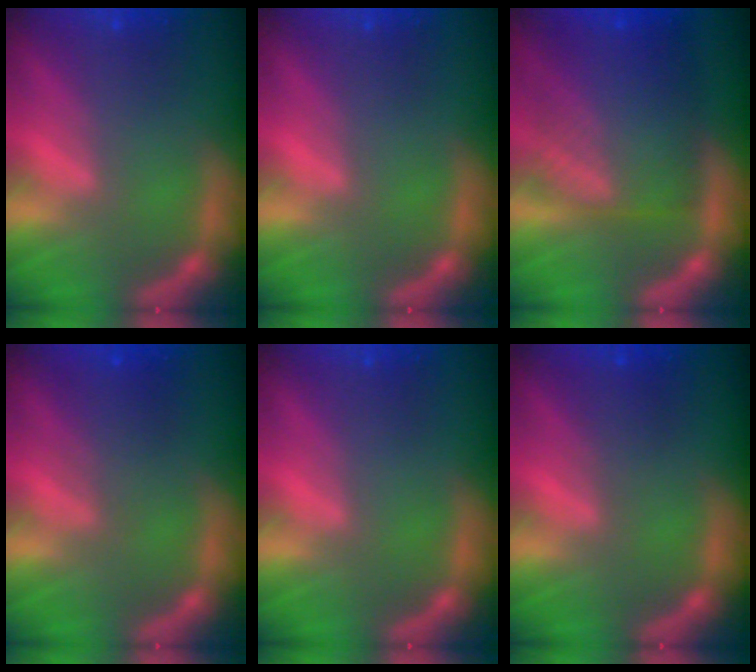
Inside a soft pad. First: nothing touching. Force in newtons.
{"total": 0.0}
{"total": 9.5}
{"total": 2.5}
{"total": 0.0}
{"total": 1.5}